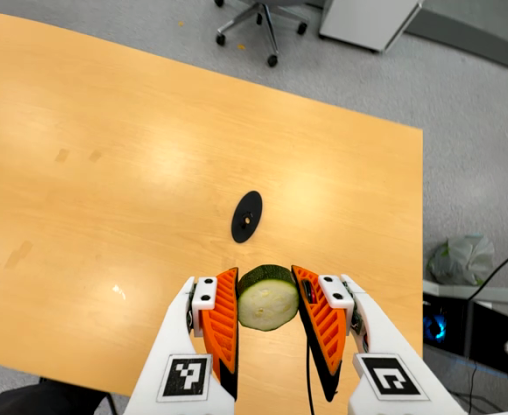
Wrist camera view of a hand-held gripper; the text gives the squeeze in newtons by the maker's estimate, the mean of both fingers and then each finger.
{"total": 12.1, "left": 11.1, "right": 13.0}